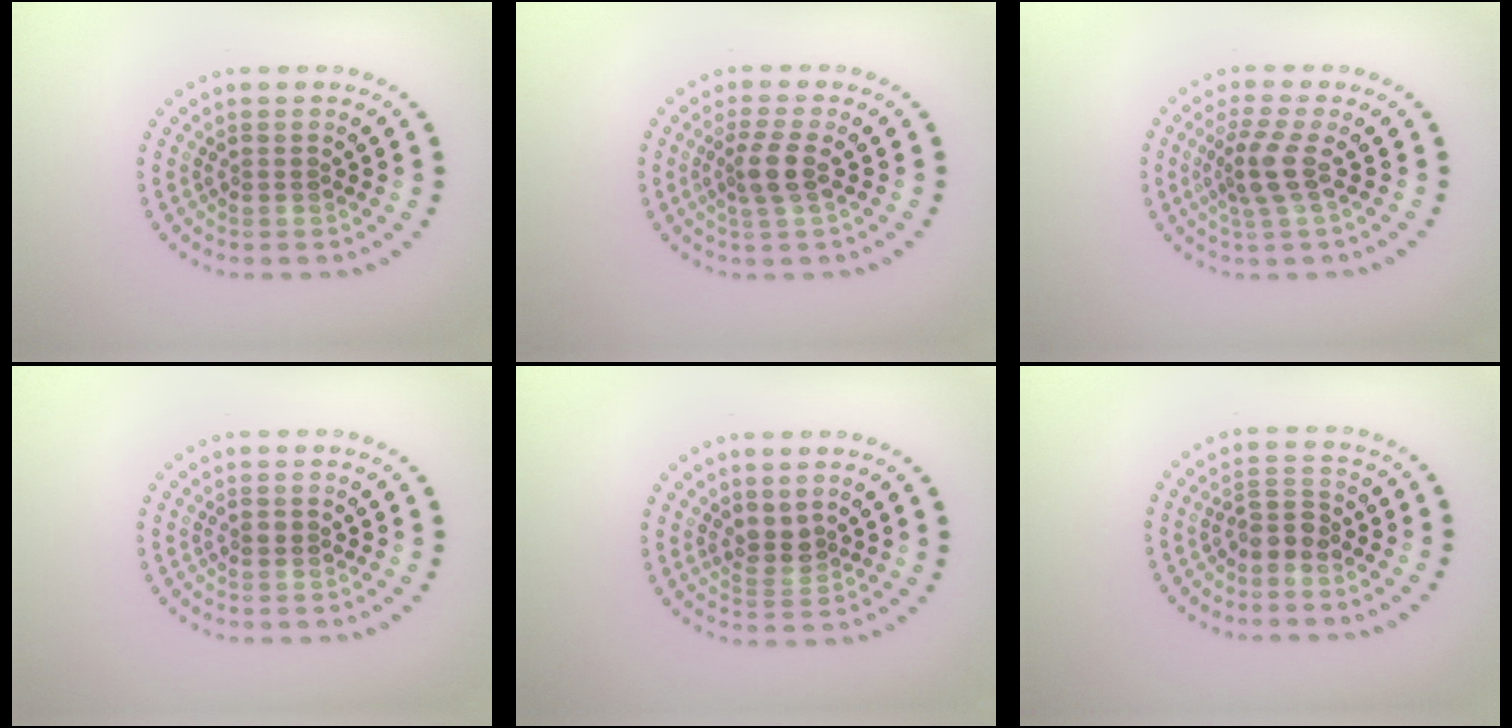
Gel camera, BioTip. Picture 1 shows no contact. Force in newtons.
{"total": 2.3, "press": 2.0, "slide": 1.3}
{"total": 2.8, "press": 2.2, "slide": 1.8}
{"total": 0.7, "press": 0.7, "slide": 0.1}
{"total": 2.0, "press": 1.6, "slide": 1.1}
{"total": 2.2, "press": 1.8, "slide": 1.2}